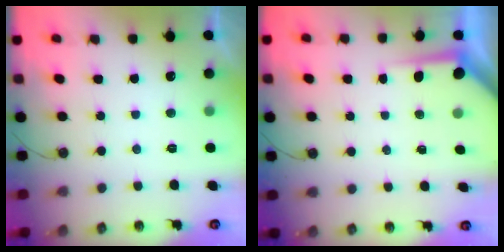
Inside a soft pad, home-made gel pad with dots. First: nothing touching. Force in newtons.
{"total": 4.2, "press": 4.2, "slide": 0.4}